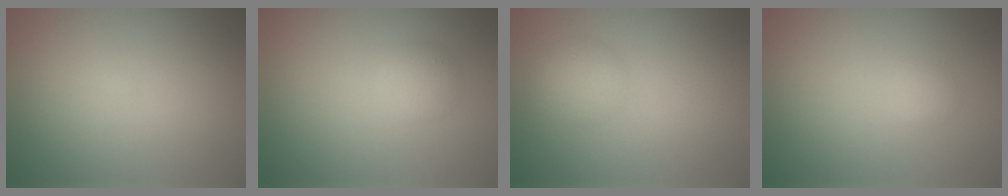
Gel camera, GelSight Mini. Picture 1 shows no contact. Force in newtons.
{"total": 1.7, "press": 1.7, "slide": 0.1}
{"total": 2.5, "press": 2.5, "slide": 0.1}
{"total": 1.0, "press": 1.0, "slide": 0.1}